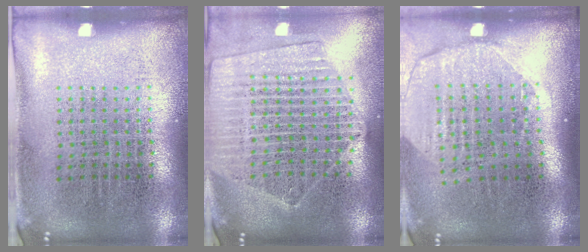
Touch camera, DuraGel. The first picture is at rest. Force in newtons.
{"total": 2.2, "press": 2.0, "slide": 1.0}
{"total": 2.0, "press": 1.7, "slide": 1.0}